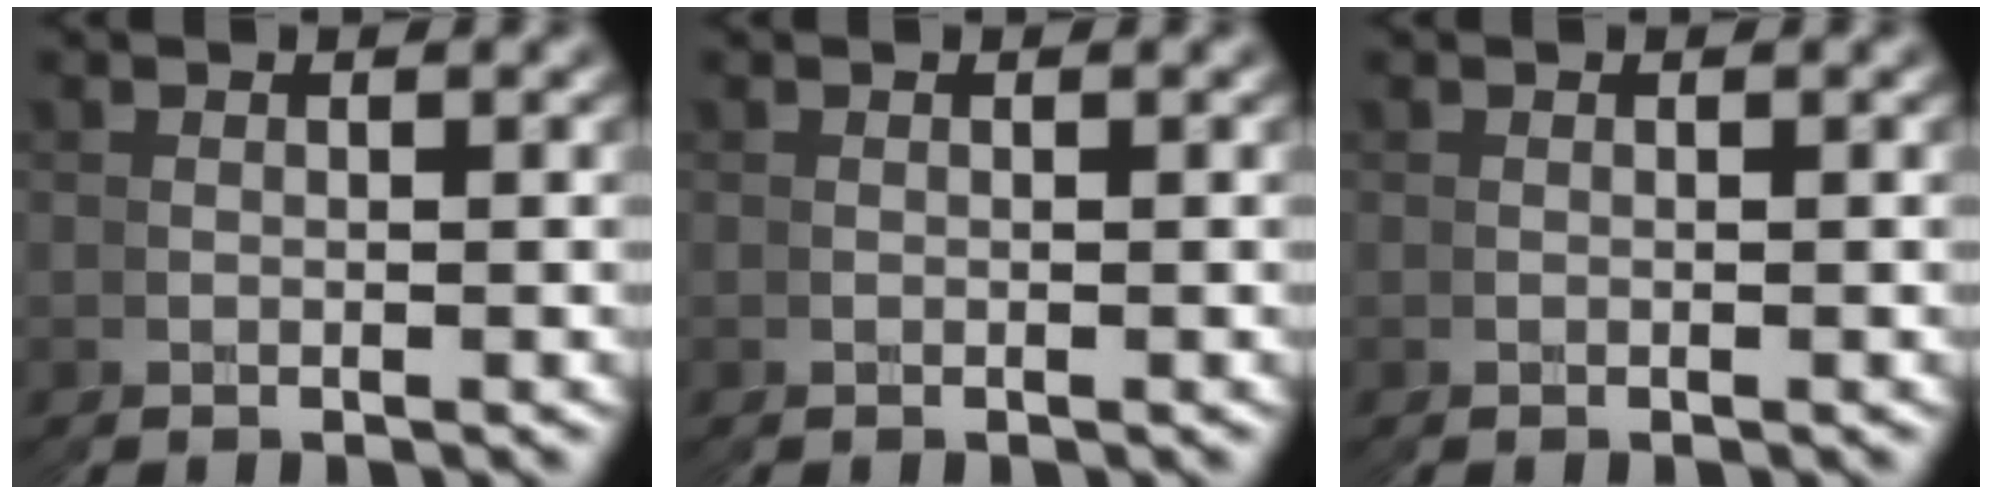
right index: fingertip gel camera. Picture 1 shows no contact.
{"total": 0.0}
{"total": 0.0}